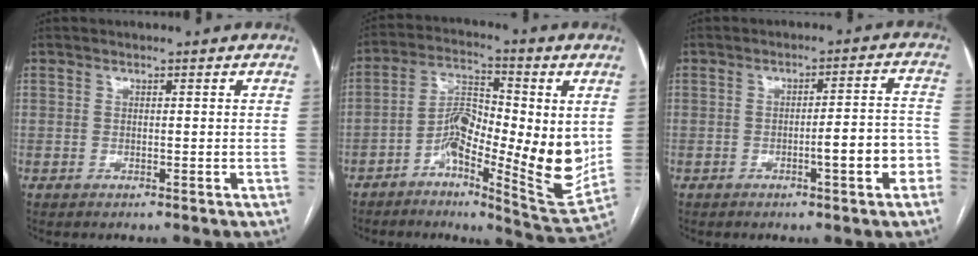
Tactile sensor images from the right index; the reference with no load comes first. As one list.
[{"total": 15.1, "force": [-1.6, 4.3, 14.4], "torque": [-0.232, 0.001, -0.029]}, {"total": 6.8, "force": [-2.7, 0.8, 6.2], "torque": [-0.077, 0.020, -0.032]}]